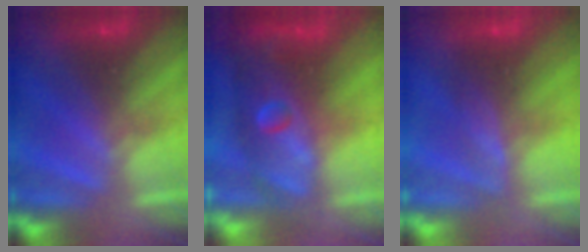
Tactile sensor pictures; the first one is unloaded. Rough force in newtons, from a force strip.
{"total": 7.6}
{"total": 1.7}